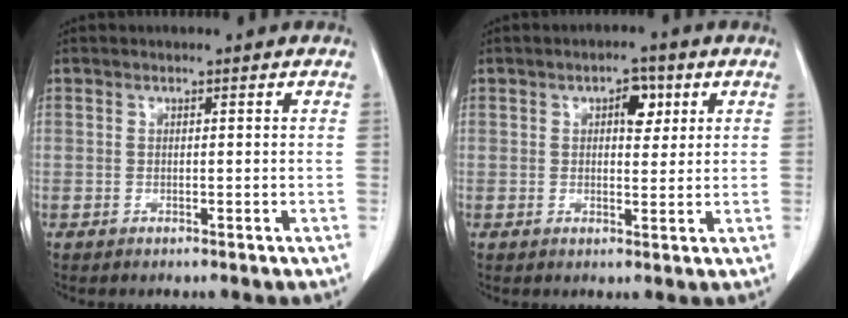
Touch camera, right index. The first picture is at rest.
{"total": 3.9, "force": [1.5, 2.0, 2.9], "torque": [-0.041, 0.008, 0.021]}